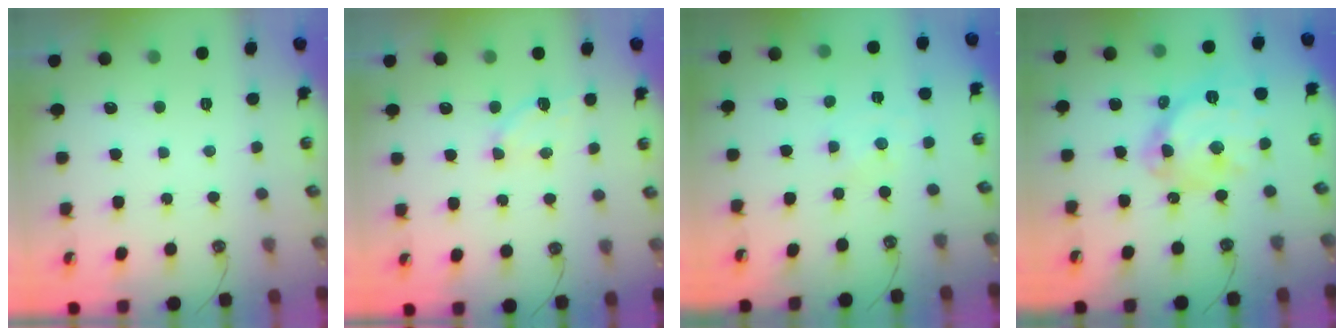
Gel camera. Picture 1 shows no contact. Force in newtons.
{"total": 4.6, "press": 4.5, "slide": 0.8}
{"total": 0.0}
{"total": 16.7, "press": 16.7, "slide": 1.8}